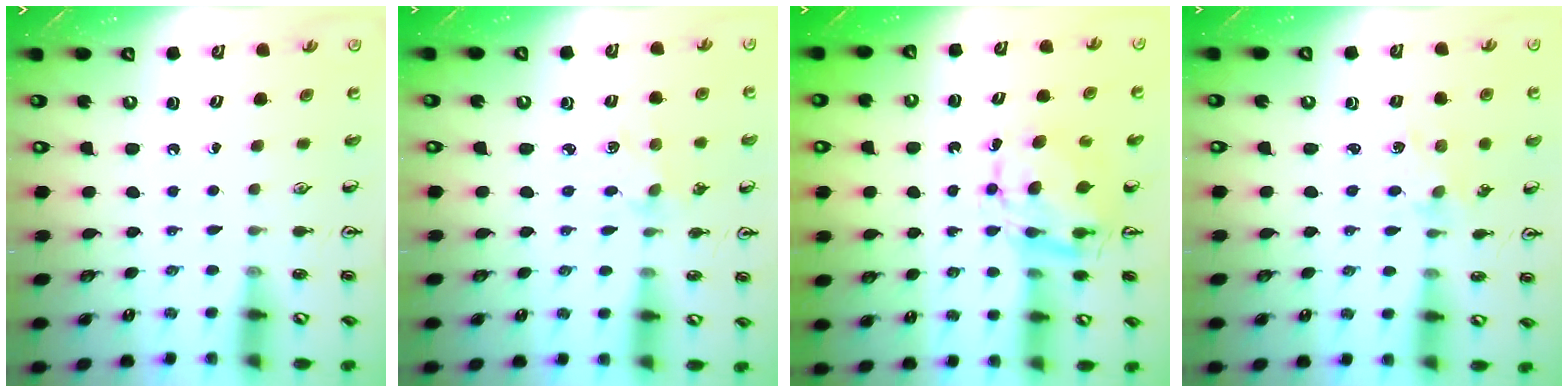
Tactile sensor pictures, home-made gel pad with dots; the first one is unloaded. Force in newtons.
{"total": 2.2, "press": 2.2, "slide": 0.2}
{"total": 7.5, "press": 7.5, "slide": 0.7}
{"total": 1.1, "press": 1.1, "slide": 0.3}